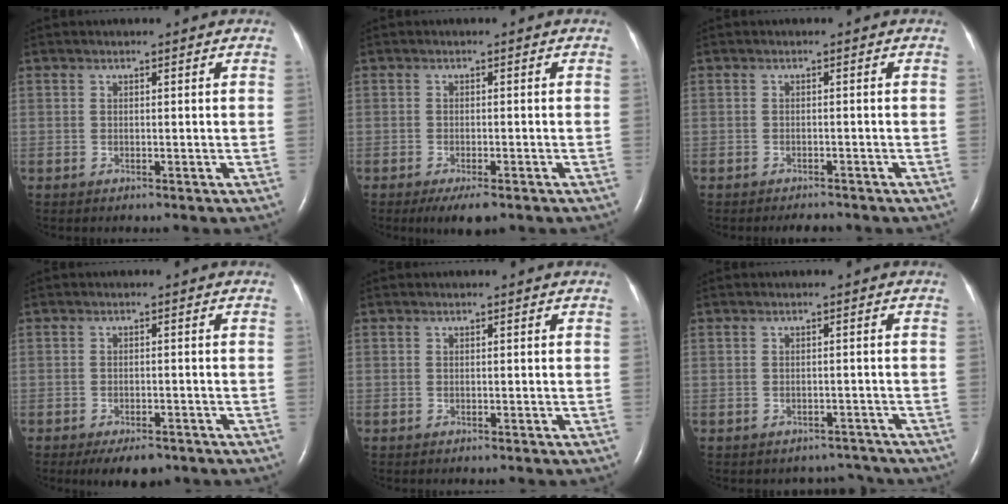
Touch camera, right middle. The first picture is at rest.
{"total": 4.1, "force": [-2.7, 1.1, 2.9], "torque": [-0.045, -0.008, -0.039]}
{"total": 2.0, "force": [-1.8, 0.5, 0.6], "torque": [-0.012, -0.005, -0.022]}
{"total": 5.0, "force": [-3.7, 2.0, 2.7], "torque": [-0.038, -0.004, -0.052]}
{"total": 0.0}
{"total": 3.3, "force": [-2.9, 1.4, -0.6], "torque": [0.011, 0.011, -0.036]}